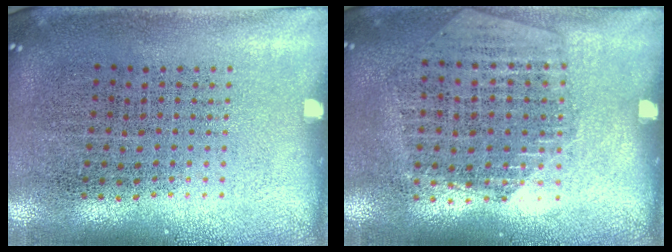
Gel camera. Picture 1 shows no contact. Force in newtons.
{"total": 1.4, "press": 1.3, "slide": 0.4}